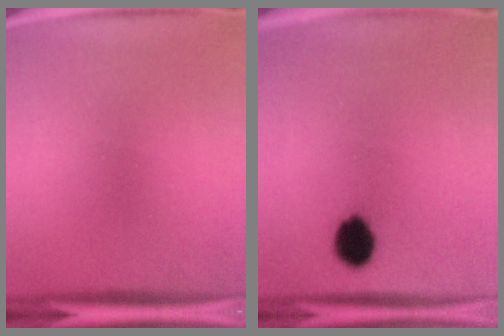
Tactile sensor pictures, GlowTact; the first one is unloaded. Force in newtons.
{"total": 7.2}